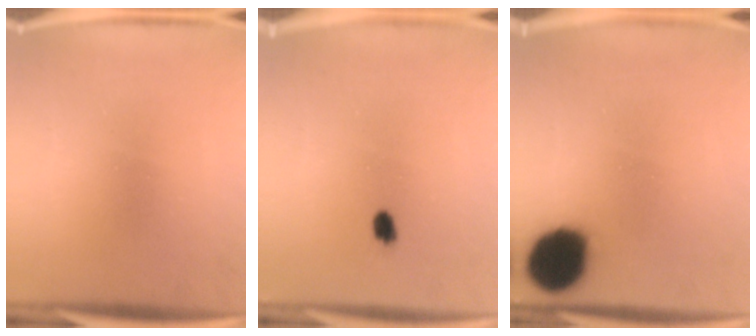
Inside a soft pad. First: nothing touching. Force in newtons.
{"total": 2.7}
{"total": 18.4}